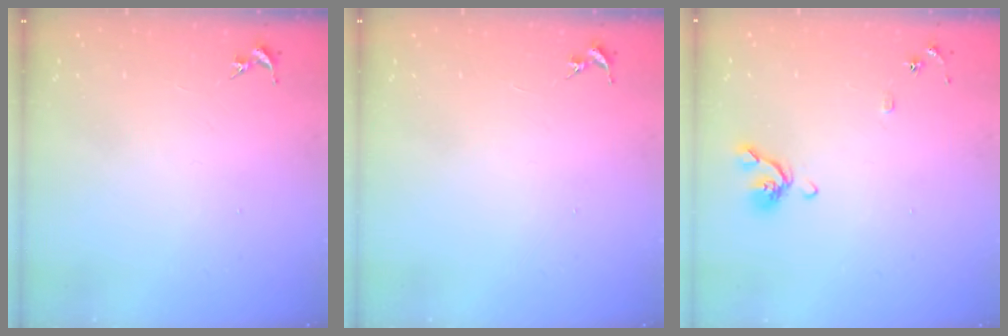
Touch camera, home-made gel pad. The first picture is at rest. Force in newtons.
{"total": 0.0}
{"total": 7.9, "press": 7.7, "slide": 1.4}